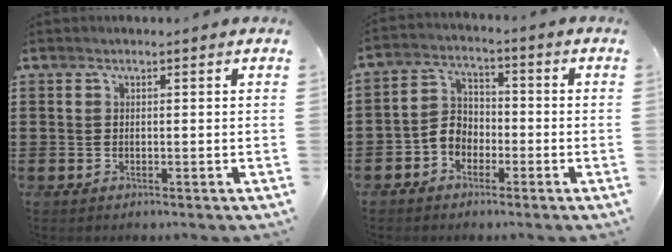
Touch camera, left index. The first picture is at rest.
{"total": 4.6, "force": [-2.9, 3.2, 1.8], "torque": [-0.052, 0.007, -0.064]}